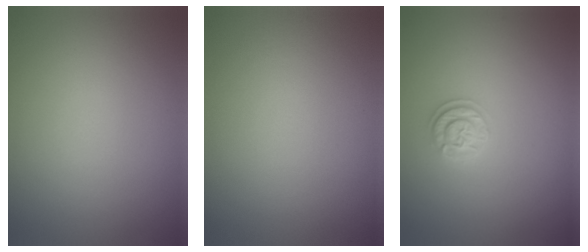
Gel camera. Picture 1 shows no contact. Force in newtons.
{"total": 0.0}
{"total": 1.8, "press": 1.7, "slide": 0.3}